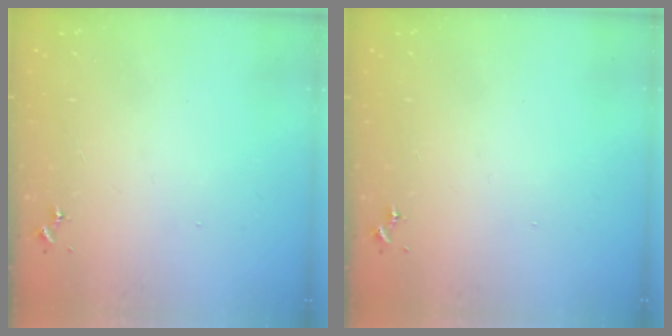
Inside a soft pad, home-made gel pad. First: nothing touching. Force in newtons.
{"total": 0.0}